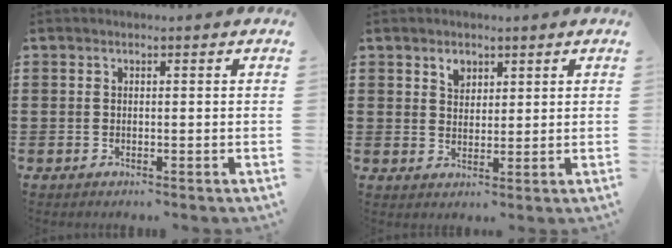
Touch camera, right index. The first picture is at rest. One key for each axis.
{"total": 2.6, "fx": 1.7, "fy": 1.7, "fz": 1.0, "tx": -0.016, "ty": 0.001, "tz": 0.030}